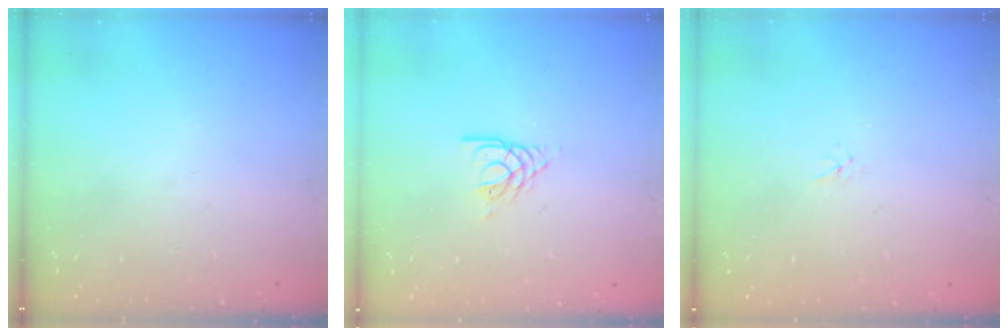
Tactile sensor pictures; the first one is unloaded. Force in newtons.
{"total": 3.3, "press": 3.2, "slide": 0.4}
{"total": 1.6, "press": 1.6, "slide": 0.2}